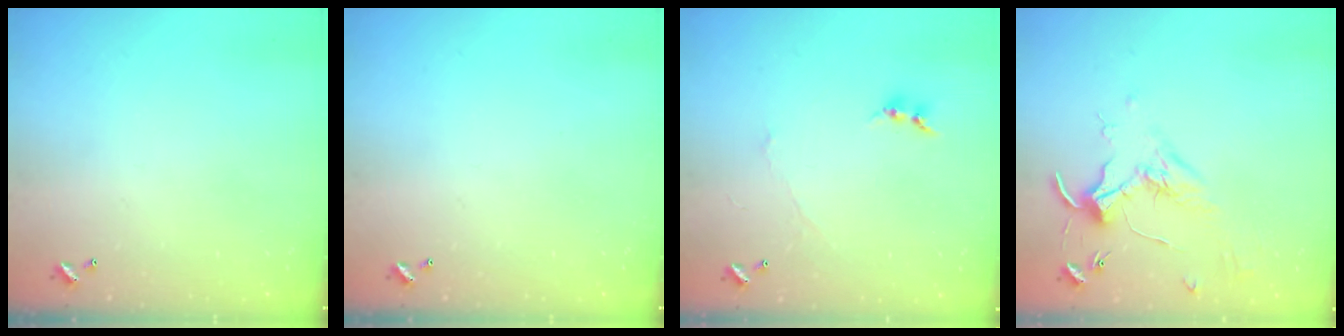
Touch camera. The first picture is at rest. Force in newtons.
{"total": 0.0}
{"total": 1.5, "press": 1.4, "slide": 0.5}
{"total": 1.8, "press": 1.8, "slide": 0.4}